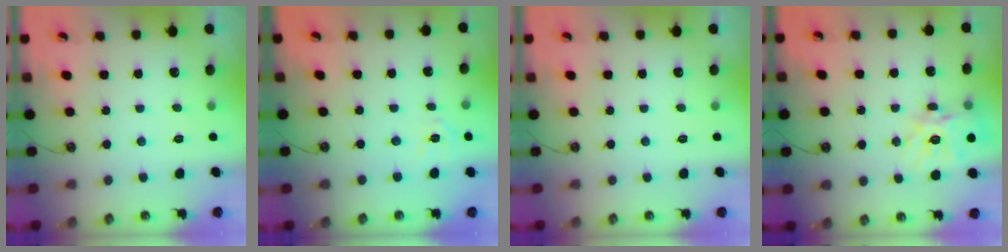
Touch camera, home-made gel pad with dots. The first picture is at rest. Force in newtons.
{"total": 5.0, "press": 4.9, "slide": 0.5}
{"total": 0.0}
{"total": 16.8, "press": 16.7, "slide": 1.8}